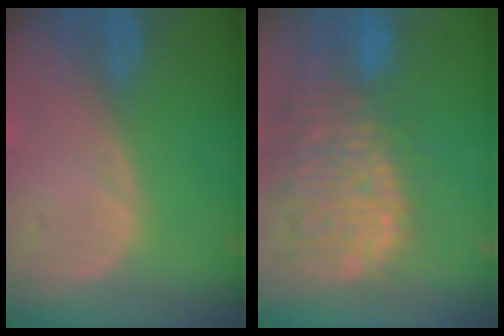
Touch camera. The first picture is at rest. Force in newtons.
{"total": 14.2, "press": 11.8, "slide": 7.9}